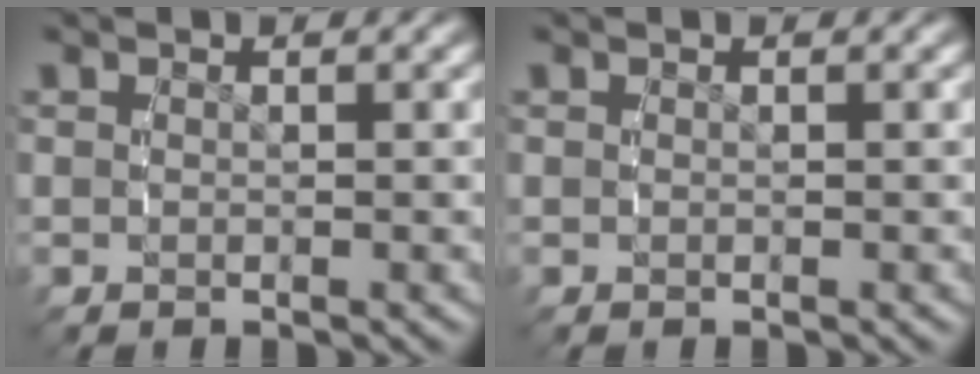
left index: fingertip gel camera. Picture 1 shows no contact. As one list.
[{"total": 0.0}]